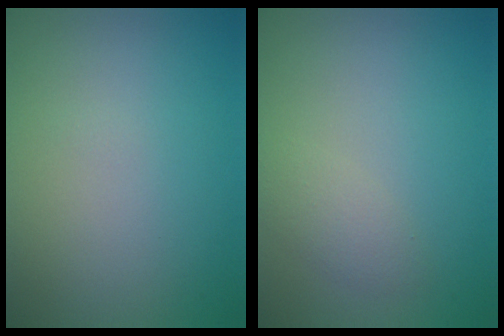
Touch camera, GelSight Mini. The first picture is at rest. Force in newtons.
{"total": 1.7, "press": 1.7, "slide": 0.1}